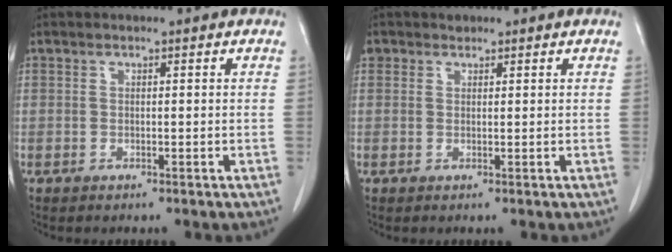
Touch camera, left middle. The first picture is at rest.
{"total": 1.5, "force": [1.0, 1.1, 0.1], "torque": [0.000, 0.006, 0.017]}